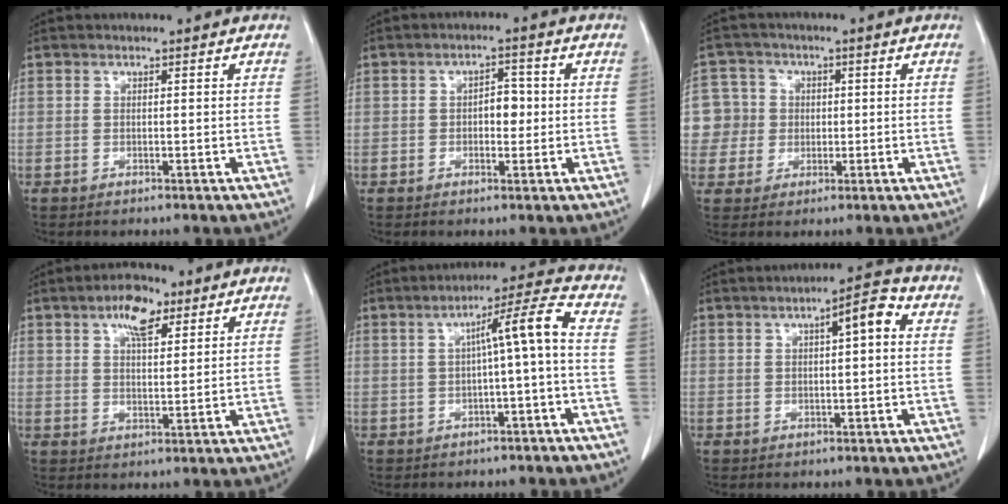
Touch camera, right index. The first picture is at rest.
{"total": 3.7, "force": [-0.2, 2.1, 3.1], "torque": [-0.048, 0.012, -0.002]}
{"total": 8.6, "force": [0.4, 8.5, 0.9], "torque": [-0.029, 0.037, 0.020]}
{"total": 7.1, "force": [3.9, 3.0, 5.1], "torque": [-0.093, 0.009, 0.067]}
{"total": 7.3, "force": [-0.4, 0.1, 7.3], "torque": [-0.113, 0.024, -0.005]}
{"total": 5.8, "force": [1.5, 1.5, 5.4], "torque": [-0.084, 0.024, 0.021]}